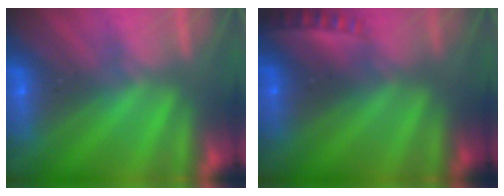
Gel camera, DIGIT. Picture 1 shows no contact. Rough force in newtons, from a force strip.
{"total": 2.1}